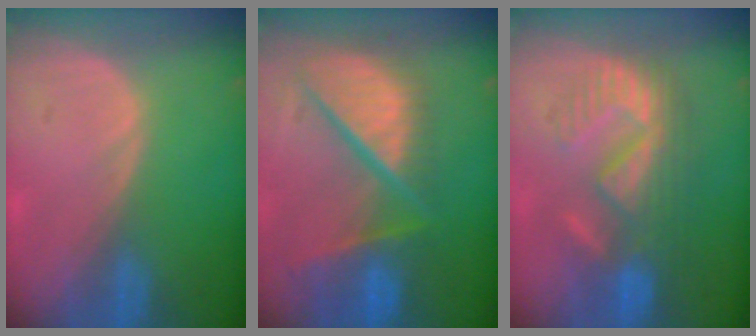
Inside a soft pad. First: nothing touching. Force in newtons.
{"total": 12.1, "press": 10.0, "slide": 6.8}
{"total": 9.0, "press": 8.8, "slide": 1.9}